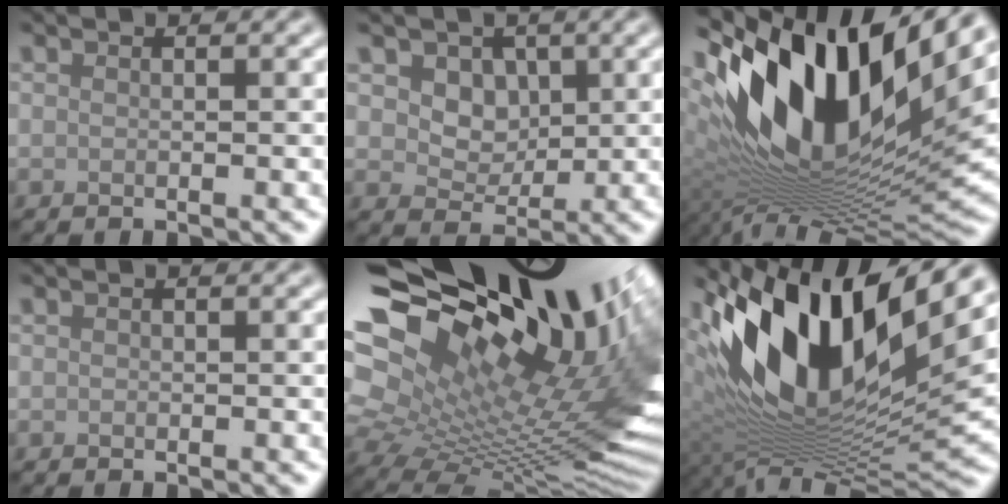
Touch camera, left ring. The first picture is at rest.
{"total": 3.1, "force": [0.9, 2.5, 1.7], "torque": [-0.032, -0.006, 0.009]}
{"total": 15.1, "force": [3.4, 7.3, 12.8], "torque": [-0.237, -0.001, 0.057]}
{"total": 0.0}
{"total": 20.3, "force": [6.6, 10.7, 15.9], "torque": [-0.230, 0.030, 0.149]}
{"total": 14.0, "force": [4.6, 6.4, 11.6], "torque": [-0.214, -0.005, 0.079]}